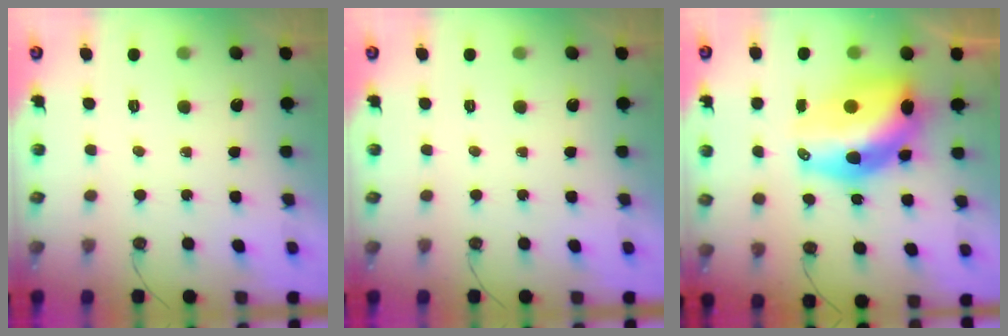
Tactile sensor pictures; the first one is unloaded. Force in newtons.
{"total": 0.0}
{"total": 16.3, "press": 16.3, "slide": 1.6}